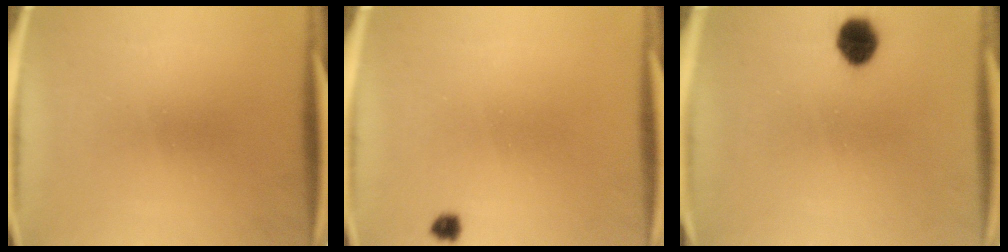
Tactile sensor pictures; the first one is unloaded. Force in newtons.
{"total": 1.4}
{"total": 5.6}